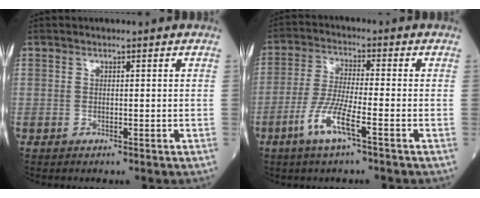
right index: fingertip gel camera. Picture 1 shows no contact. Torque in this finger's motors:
{"motor_torque": [0.13, -0.13, 0.07, 0.09]}